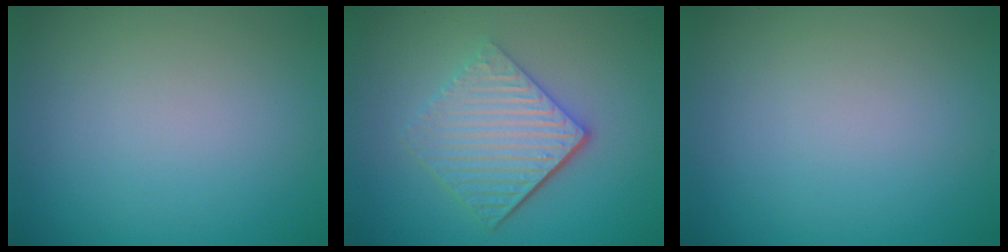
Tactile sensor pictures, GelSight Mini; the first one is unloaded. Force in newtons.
{"total": 5.6, "press": 3.9, "slide": 3.9}
{"total": 0.0}